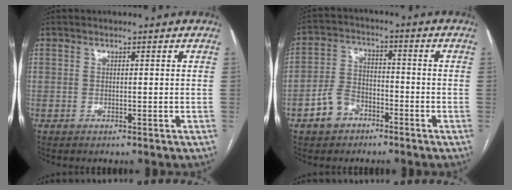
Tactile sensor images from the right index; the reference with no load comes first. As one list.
[{"total": 6.5, "force": [-3.7, 4.5, 2.9], "torque": [-0.069, 0.017, -0.063]}]